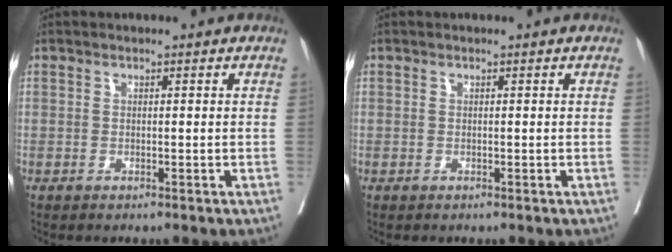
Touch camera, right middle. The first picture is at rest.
{"total": 0.0}